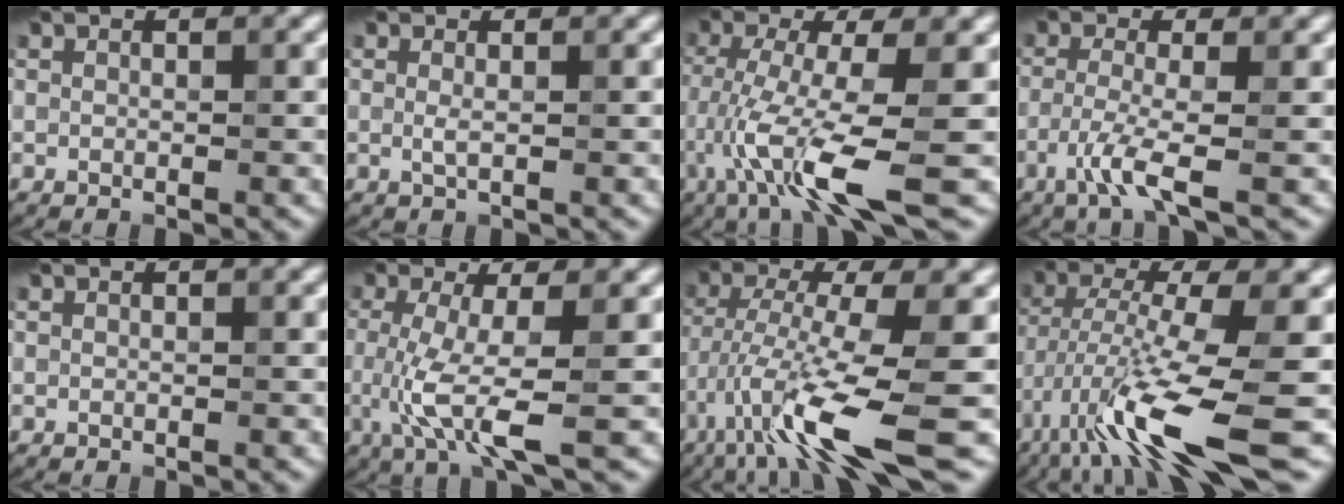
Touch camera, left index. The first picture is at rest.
{"total": 0.9, "force": [0.1, 0.1, 0.9], "torque": [-0.018, -0.003, 0.000]}
{"total": 8.8, "force": [-3.6, 1.3, 7.9], "torque": [-0.158, -0.009, -0.070]}
{"total": 3.5, "force": [-1.8, 0.3, 3.0], "torque": [-0.067, -0.003, -0.048]}
{"total": 0.0}
{"total": 5.7, "force": [-1.1, 1.3, 5.4], "torque": [-0.120, -0.012, -0.021]}
{"total": 10.3, "force": [-4.8, 1.4, 9.0], "torque": [-0.168, -0.003, -0.086]}
{"total": 11.6, "force": [-5.3, 1.9, 10.2], "torque": [-0.199, -0.005, -0.093]}